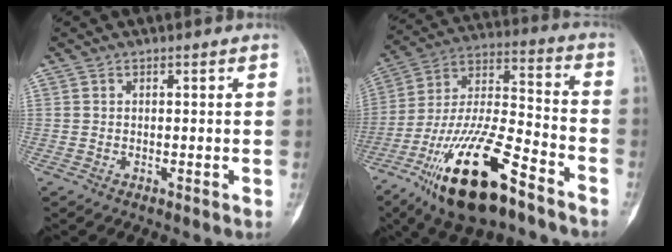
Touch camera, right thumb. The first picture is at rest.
{"total": 22.6, "force": [-13.4, 7.2, 16.7], "torque": [-0.335, 0.063, -0.238]}